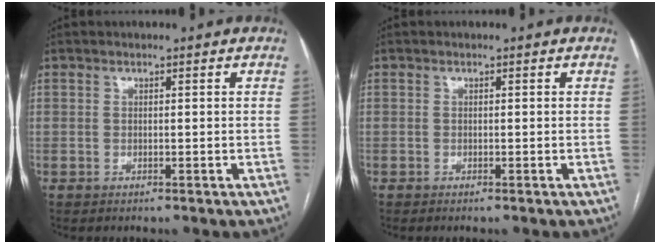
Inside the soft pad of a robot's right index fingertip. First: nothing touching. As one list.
[{"total": 0.0}]